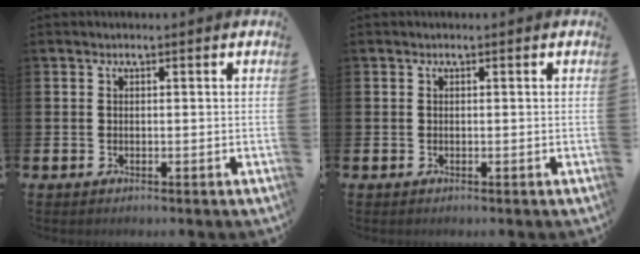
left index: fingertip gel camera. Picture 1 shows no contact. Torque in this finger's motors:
{"motor_torque": [0.00, 0.00, -0.01, 0.00]}